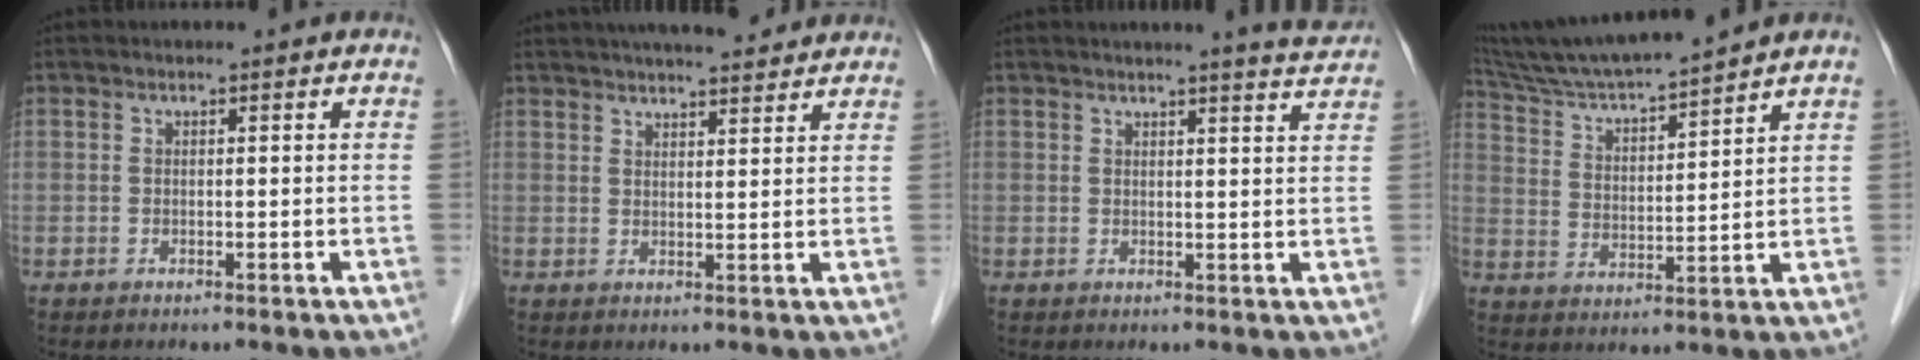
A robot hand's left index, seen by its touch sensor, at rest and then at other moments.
{"total": 12.3, "force": [10.8, 2.1, 5.3], "torque": [-0.079, 0.028, 0.150]}
{"total": 5.3, "force": [4.9, -0.8, 1.7], "torque": [-0.027, -0.013, 0.043]}
{"total": 12.7, "force": [11.7, -0.9, 5.1], "torque": [-0.099, 0.008, 0.209]}